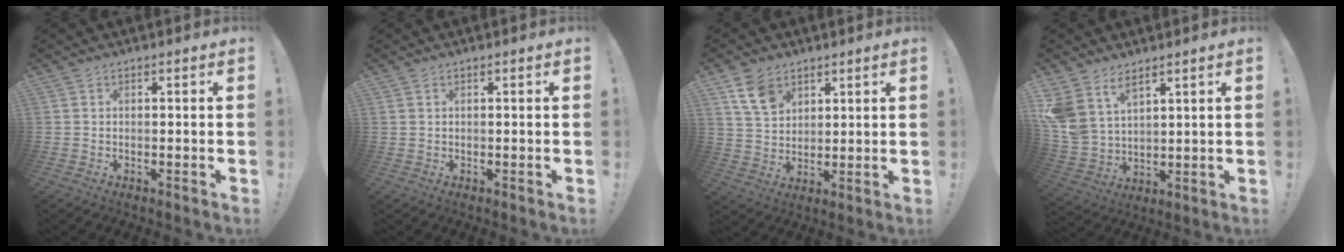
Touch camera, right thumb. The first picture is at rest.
{"total": 0.7, "force": [0.5, 0.3, 0.4], "torque": [-0.008, 0.000, 0.009]}
{"total": 9.7, "force": [5.7, 6.5, 4.3], "torque": [-0.068, -0.025, 0.112]}
{"total": 9.4, "force": [6.2, 5.6, 4.2], "torque": [-0.093, -0.049, 0.124]}